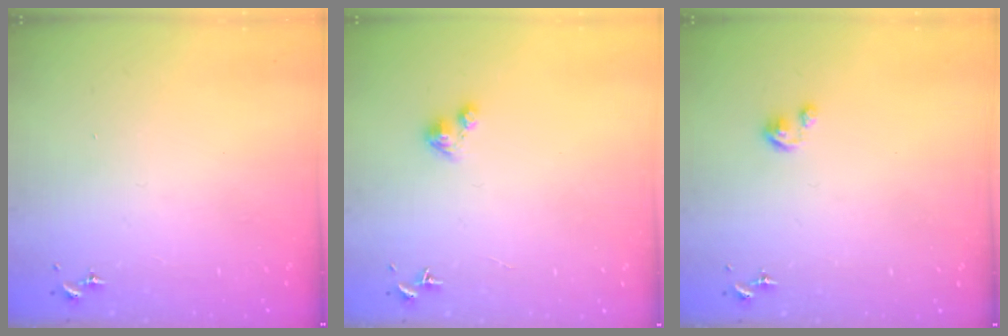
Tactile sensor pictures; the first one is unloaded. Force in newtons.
{"total": 2.4, "press": 2.4, "slide": 0.2}
{"total": 2.6, "press": 2.6, "slide": 0.3}